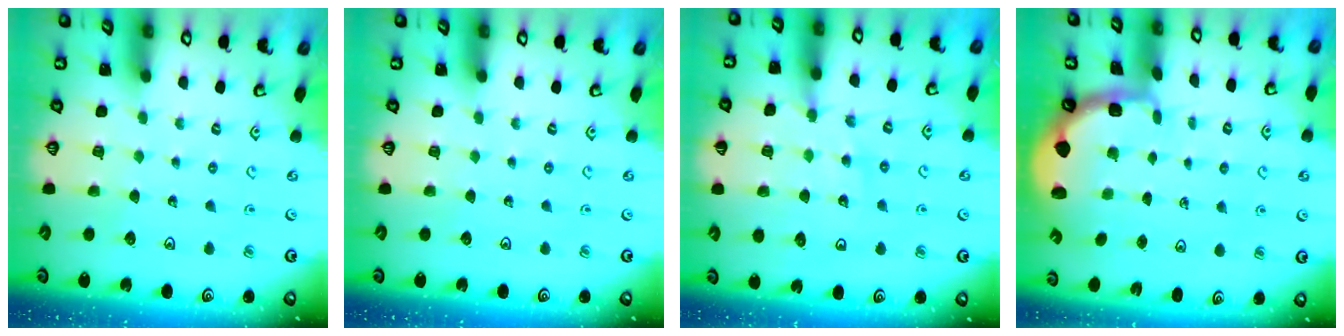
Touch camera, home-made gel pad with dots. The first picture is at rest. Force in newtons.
{"total": 0.0}
{"total": 12.5, "press": 12.2, "slide": 3.0}
{"total": 2.1, "press": 1.8, "slide": 1.0}